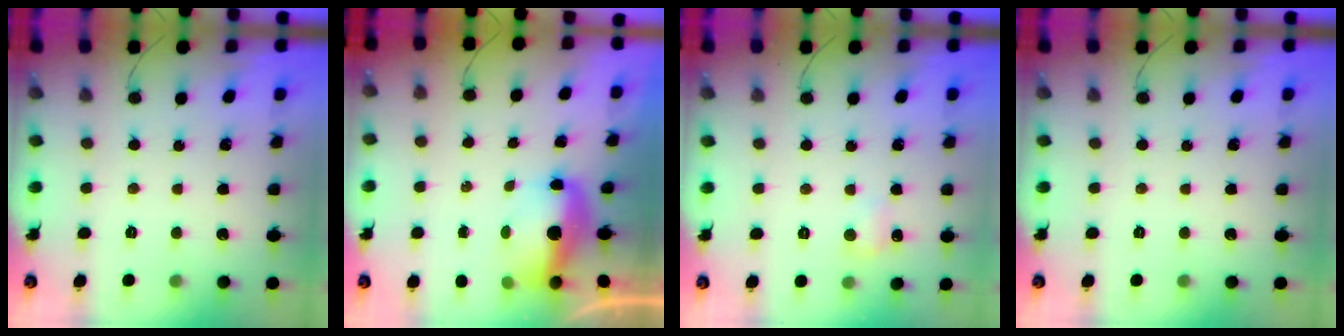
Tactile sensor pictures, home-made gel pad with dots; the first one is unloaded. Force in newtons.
{"total": 6.8, "press": 6.8, "slide": 0.8}
{"total": 5.9, "press": 5.7, "slide": 1.7}
{"total": 0.0}